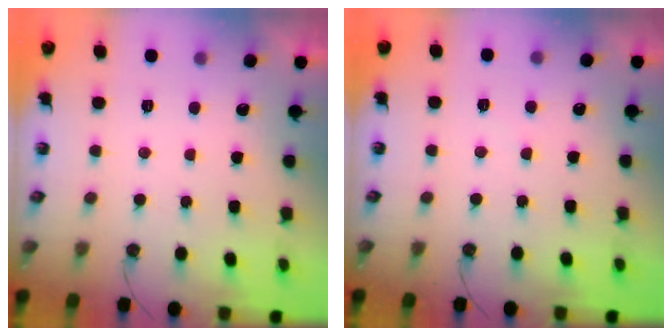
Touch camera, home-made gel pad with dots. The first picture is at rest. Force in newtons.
{"total": 2.7, "press": 2.7, "slide": 0.5}